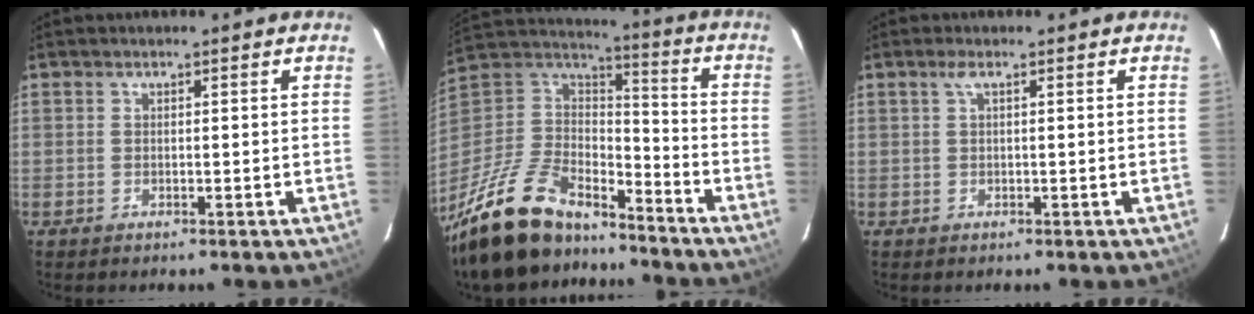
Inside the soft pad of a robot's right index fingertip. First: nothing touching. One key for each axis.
{"total": 24.8, "fx": -18.7, "fy": 10.2, "fz": 12.7, "tx": -0.276, "ty": -0.010, "tz": -0.316}
{"total": 1.3, "fx": 0.4, "fy": -0.2, "fz": 1.2, "tx": -0.019, "ty": 0.005, "tz": 0.008}